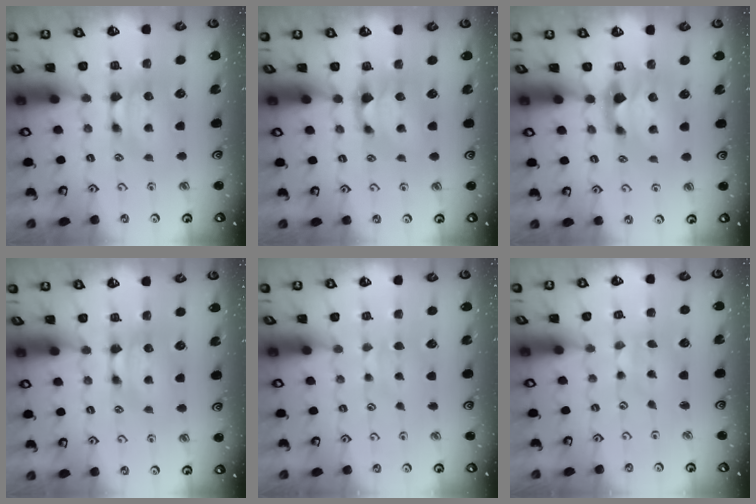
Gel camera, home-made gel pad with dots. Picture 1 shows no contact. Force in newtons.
{"total": 1.0, "press": 0.1, "slide": 1.0}
{"total": 2.0, "press": 1.6, "slide": 1.2}
{"total": 0.0}
{"total": 3.5, "press": 3.5, "slide": 0.4}
{"total": 5.0, "press": 4.9, "slide": 0.7}